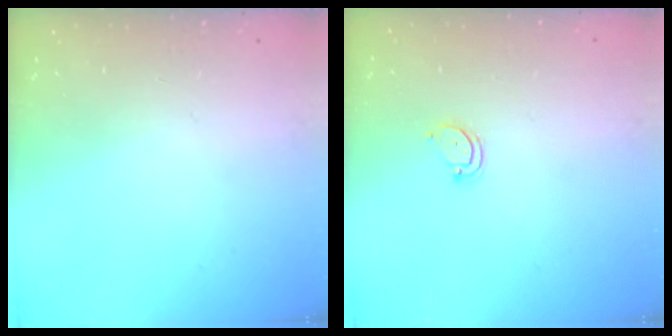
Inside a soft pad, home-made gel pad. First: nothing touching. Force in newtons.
{"total": 2.8, "press": 2.8, "slide": 0.2}